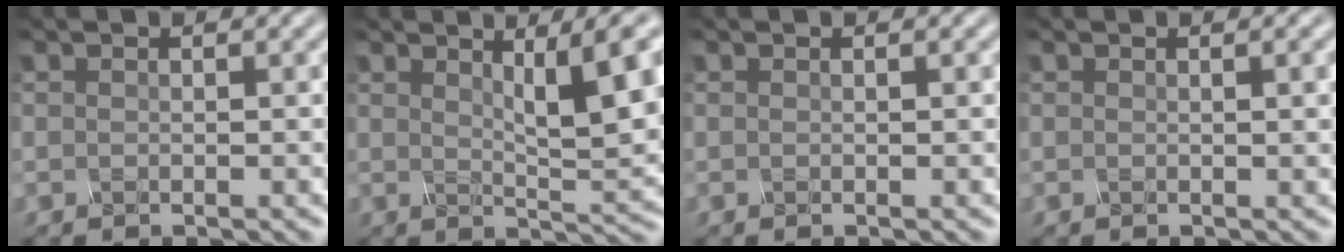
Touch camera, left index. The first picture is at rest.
{"total": 8.1, "force": [3.0, 2.1, 7.2], "torque": [-0.091, 0.000, 0.052]}
{"total": 0.0}
{"total": 2.0, "force": [0.4, 0.7, 1.9], "torque": [-0.015, 0.005, 0.002]}